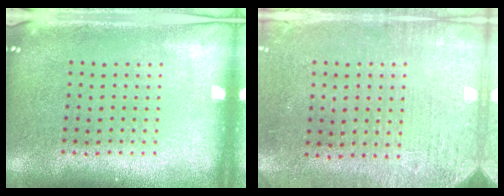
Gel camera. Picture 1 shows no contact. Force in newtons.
{"total": 3.1, "press": 2.6, "slide": 1.7}